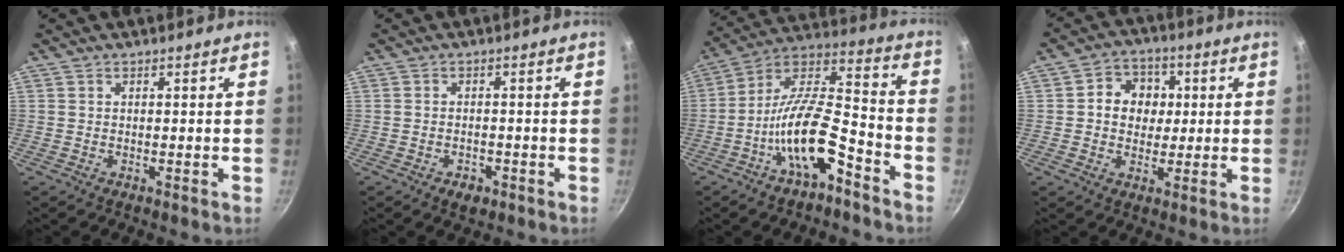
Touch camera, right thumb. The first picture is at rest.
{"total": 2.8, "force": [-1.5, 1.8, 1.5], "torque": [-0.025, 0.008, -0.016]}
{"total": 16.3, "force": [-7.9, 6.3, 12.8], "torque": [-0.215, 0.066, -0.151]}
{"total": 8.4, "force": [1.1, 7.3, 4.0], "torque": [-0.027, 0.003, 0.006]}